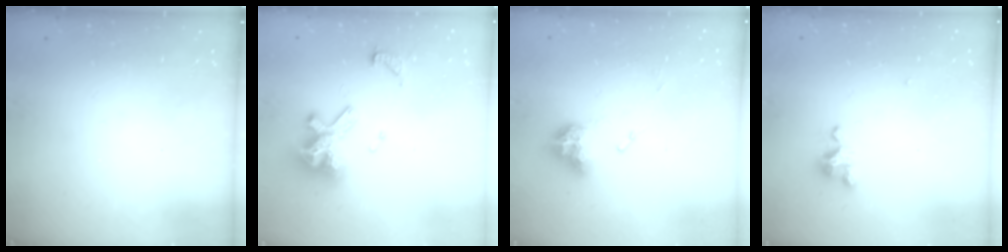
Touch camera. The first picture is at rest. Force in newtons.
{"total": 13.1, "press": 13.0, "slide": 1.3}
{"total": 10.0, "press": 9.9, "slide": 1.1}
{"total": 3.4, "press": 3.3, "slide": 0.2}